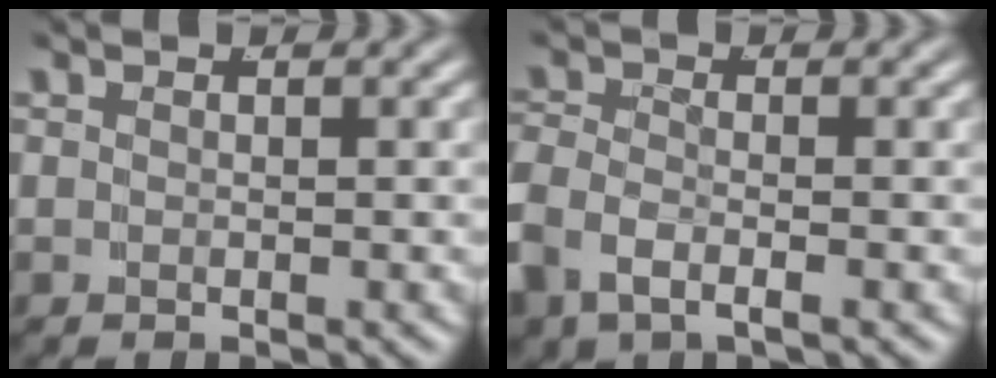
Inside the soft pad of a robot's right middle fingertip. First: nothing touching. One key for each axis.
{"total": 3.6, "fx": -1.6, "fy": 2.4, "fz": 2.2, "tx": -0.065, "ty": -0.019, "tz": -0.020}